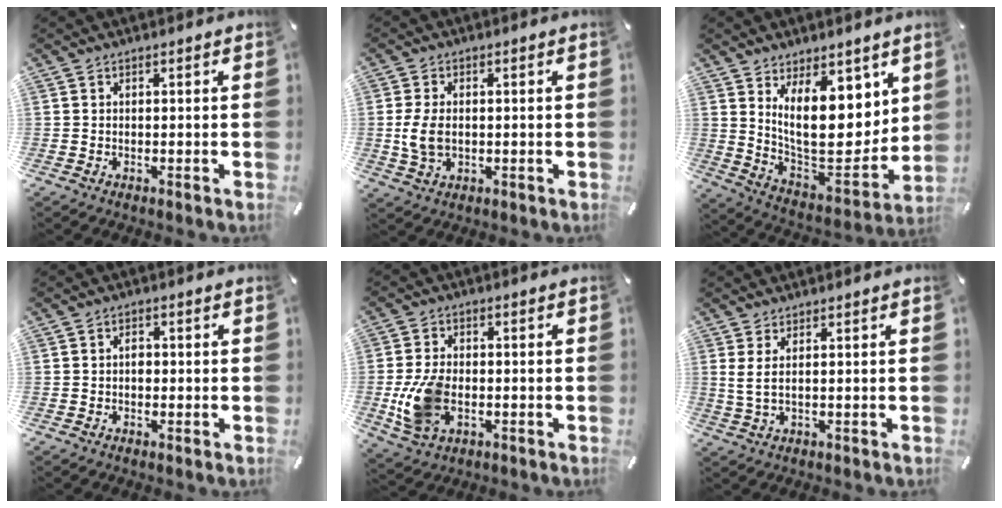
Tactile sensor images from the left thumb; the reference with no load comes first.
{"total": 6.4, "force": [-0.2, 4.2, 4.8], "torque": [-0.122, -0.002, -0.009]}
{"total": 17.7, "force": [7.0, 9.5, 13.2], "torque": [-0.222, -0.064, 0.125]}
{"total": 1.9, "force": [-0.1, 1.3, 1.4], "torque": [-0.020, 0.001, -0.006]}
{"total": 10.1, "force": [-2.2, 6.7, 7.2], "torque": [-0.167, 0.002, -0.037]}
{"total": 3.6, "force": [1.4, 0.5, 3.2], "torque": [-0.079, -0.010, 0.023]}